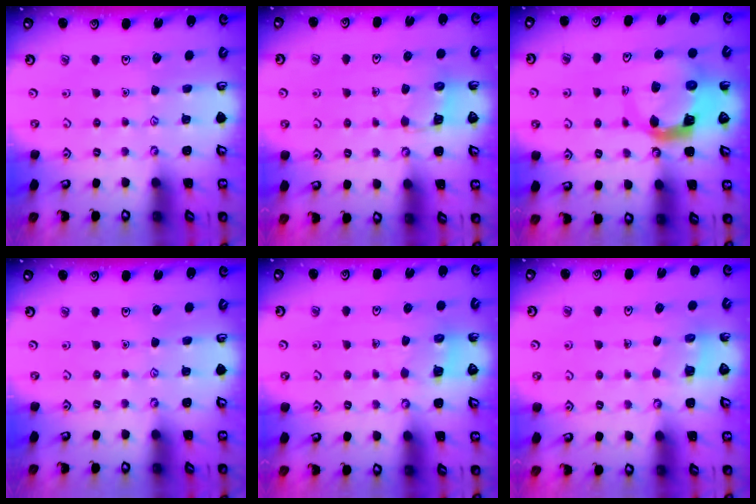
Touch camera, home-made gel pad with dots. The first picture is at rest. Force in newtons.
{"total": 4.8, "press": 4.8, "slide": 0.4}
{"total": 6.7, "press": 6.6, "slide": 1.0}
{"total": 0.0}
{"total": 2.5, "press": 2.5, "slide": 0.1}
{"total": 3.7, "press": 3.7, "slide": 0.2}